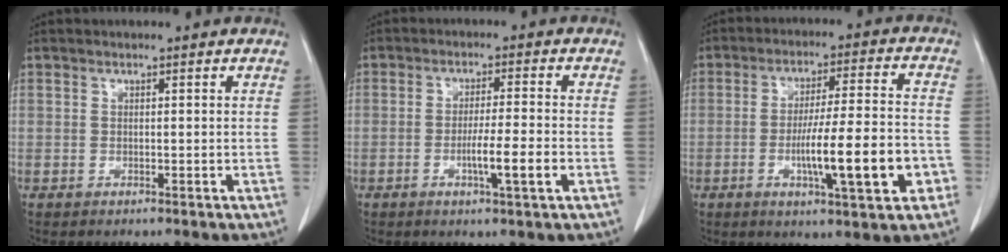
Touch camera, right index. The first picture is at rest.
{"total": 6.0, "force": [-2.0, -0.2, 5.7], "torque": [-0.093, -0.008, -0.032]}
{"total": 13.2, "force": [-4.0, 1.4, 12.5], "torque": [-0.201, 0.003, -0.060]}